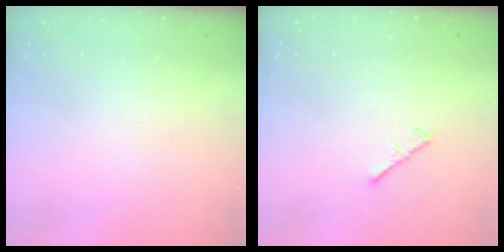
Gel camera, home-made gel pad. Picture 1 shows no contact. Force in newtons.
{"total": 2.2, "press": 2.1, "slide": 0.5}